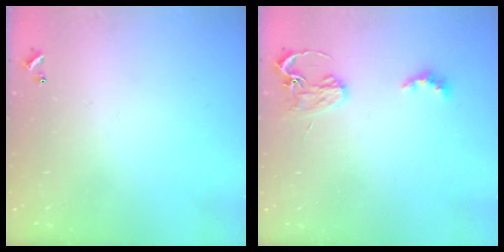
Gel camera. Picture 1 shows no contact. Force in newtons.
{"total": 2.9, "press": 2.8, "slide": 0.6}